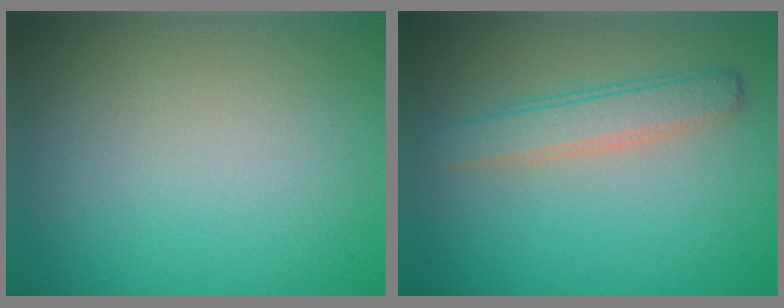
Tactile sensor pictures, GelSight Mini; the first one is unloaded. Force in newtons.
{"total": 3.0, "press": 3.0, "slide": 0.1}